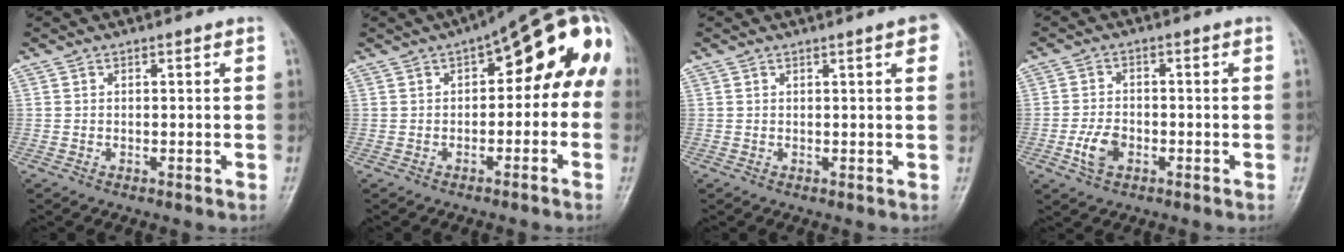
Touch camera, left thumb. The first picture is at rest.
{"total": 15.6, "force": [1.3, 7.7, 13.6], "torque": [-0.140, 0.046, 0.003]}
{"total": 3.6, "force": [1.6, 0.7, 3.2], "torque": [-0.029, 0.002, 0.014]}
{"total": 5.2, "force": [-2.0, 3.4, 3.3], "torque": [-0.060, 0.010, -0.040]}